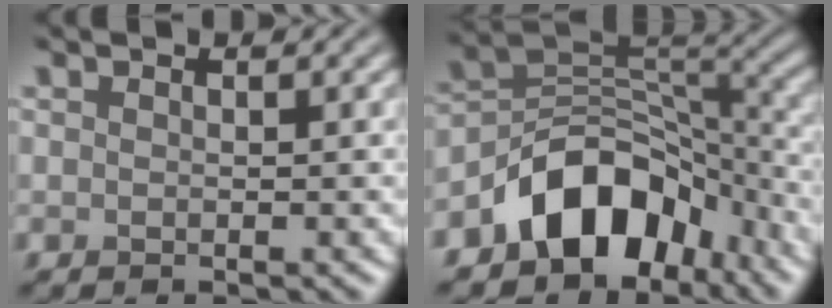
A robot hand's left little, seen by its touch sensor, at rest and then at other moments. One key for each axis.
{"total": 8.4, "fx": -5.1, "fy": 5.3, "fz": 4.2, "tx": -0.037, "ty": 0.007, "tz": -0.094}